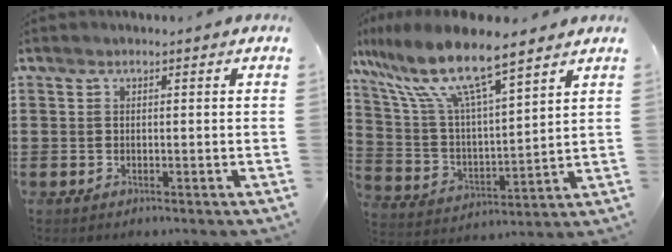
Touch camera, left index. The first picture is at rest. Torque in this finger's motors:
{"motor_torque": [1.05, 1.09, 1.05, 0.21]}